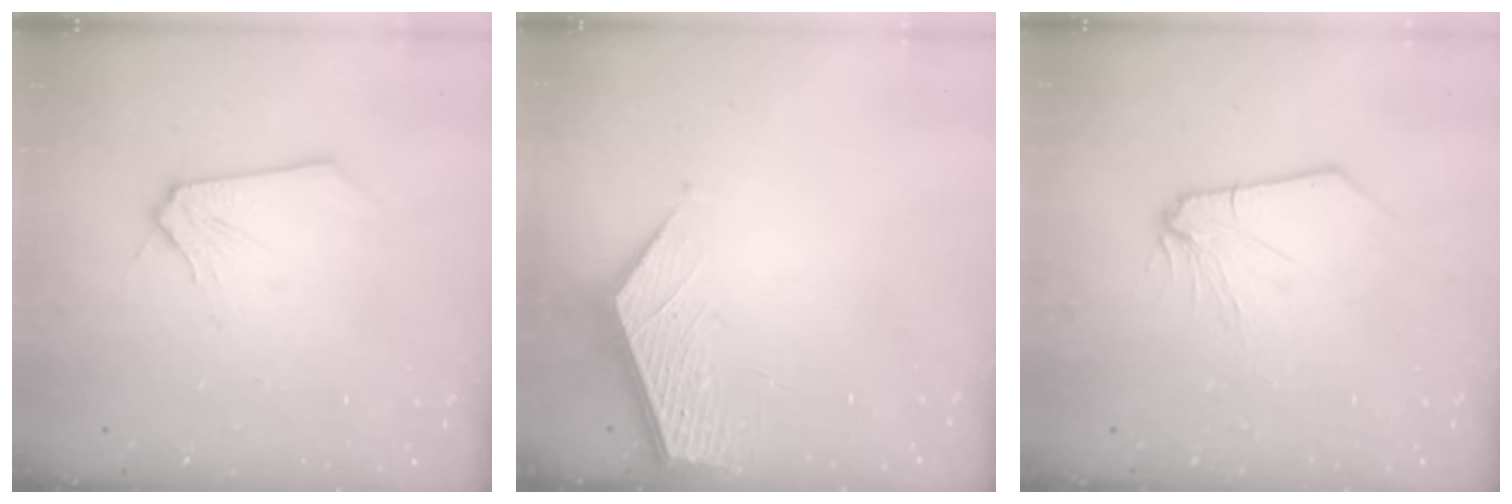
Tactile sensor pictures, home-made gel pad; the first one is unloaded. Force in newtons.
{"total": 3.8, "press": 3.8, "slide": 0.3}
{"total": 0.0}